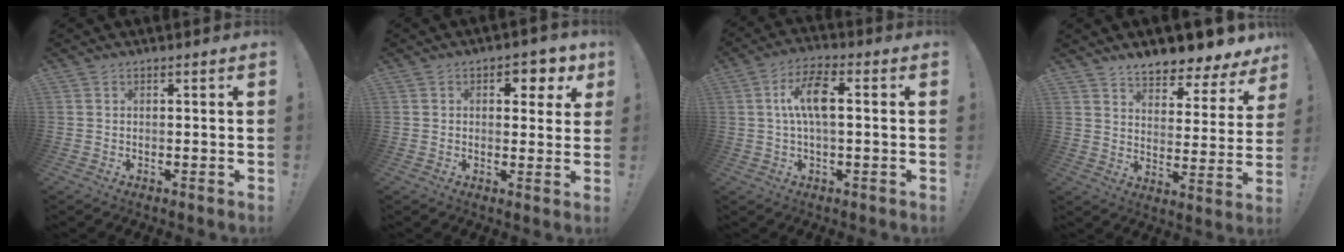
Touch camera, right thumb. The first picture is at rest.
{"total": 5.8, "force": [2.5, 3.9, 3.5], "torque": [-0.023, -0.014, 0.035]}
{"total": 9.9, "force": [1.2, 3.8, 9.1], "torque": [-0.170, 0.008, 0.019]}
{"total": 8.1, "force": [7.5, 1.8, 2.3], "torque": [-0.037, -0.074, 0.131]}